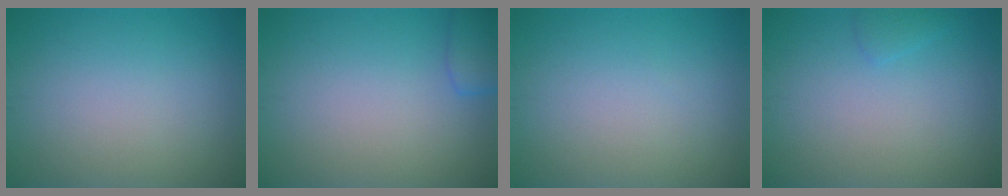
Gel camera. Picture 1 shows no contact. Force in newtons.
{"total": 2.2, "press": 2.2, "slide": 0.1}
{"total": 0.0}
{"total": 0.9, "press": 0.9, "slide": 0.1}